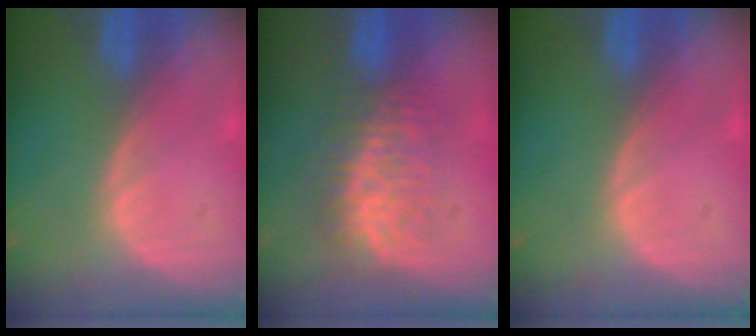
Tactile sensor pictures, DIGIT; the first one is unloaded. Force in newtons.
{"total": 7.7, "press": 7.3, "slide": 2.7}
{"total": 0.0}